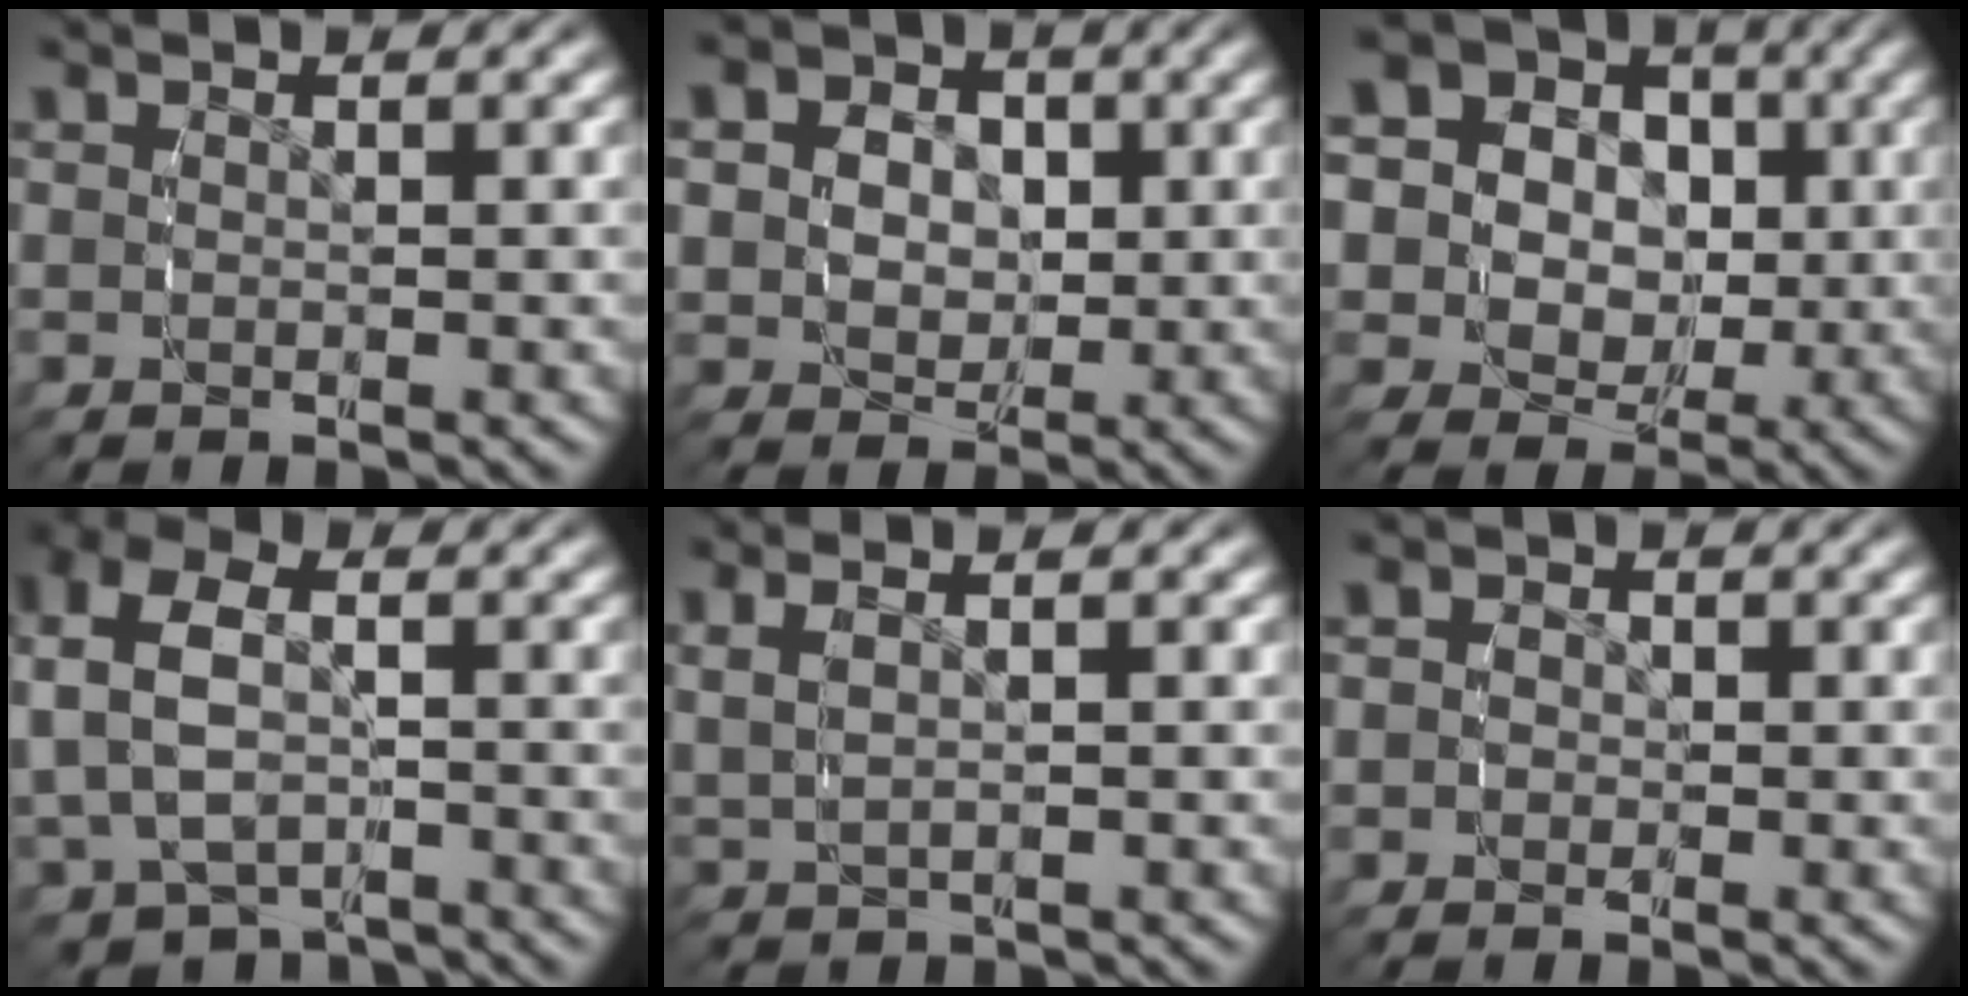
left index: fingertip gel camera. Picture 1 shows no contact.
{"total": 6.9, "force": [0.5, 6.0, 3.4], "torque": [-0.075, -0.024, 0.015]}
{"total": 17.6, "force": [1.1, 15.7, 7.9], "torque": [-0.204, -0.039, -0.001]}
{"total": 7.2, "force": [-1.3, 5.4, 4.6], "torque": [-0.108, -0.020, -0.012]}
{"total": 3.3, "force": [1.3, 1.6, 2.6], "torque": [-0.049, 0.012, 0.024]}
{"total": 1.6, "force": [-0.4, 1.5, 0.3], "torque": [-0.005, -0.001, -0.013]}